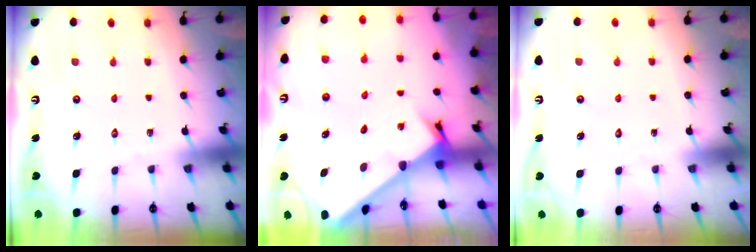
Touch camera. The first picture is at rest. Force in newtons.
{"total": 2.1, "press": 2.1, "slide": 0.2}
{"total": 1.8, "press": 1.7, "slide": 0.1}